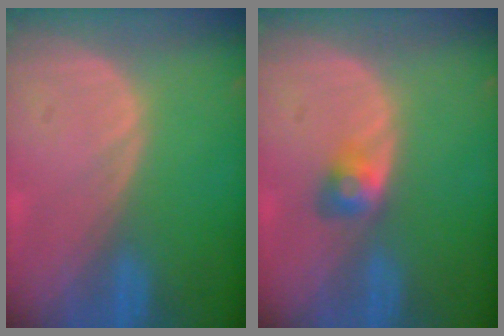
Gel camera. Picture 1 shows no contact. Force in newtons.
{"total": 2.8, "press": 2.6, "slide": 1.2}